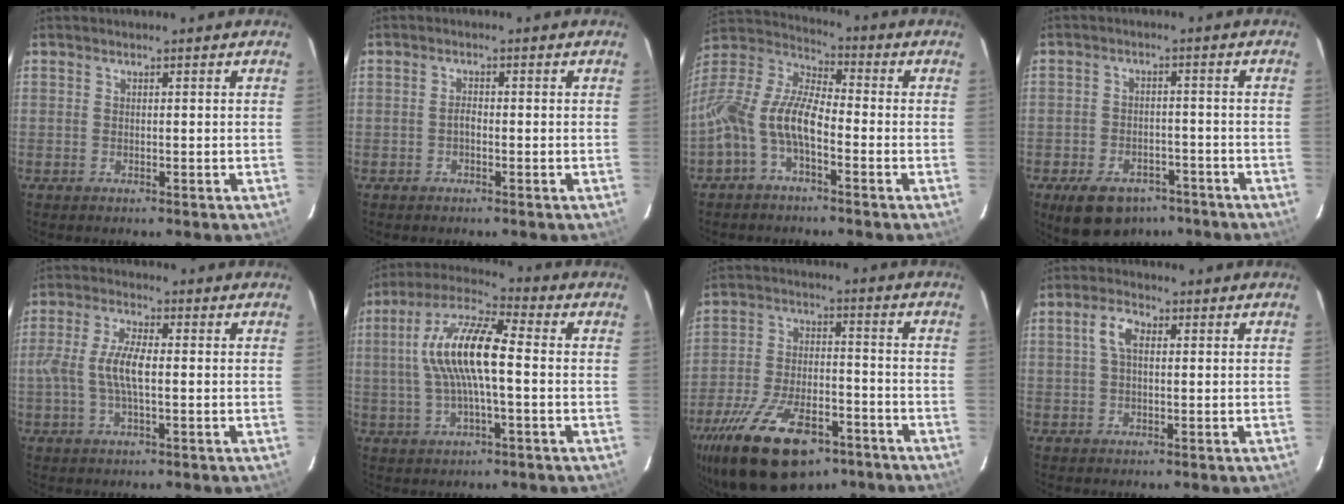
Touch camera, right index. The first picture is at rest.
{"total": 1.1, "force": [-0.6, 0.6, 0.8], "torque": [-0.015, 0.005, -0.011]}
{"total": 13.0, "force": [-4.7, 5.5, 10.9], "torque": [-0.223, 0.009, -0.102]}
{"total": 11.6, "force": [-7.8, 7.1, 5.0], "torque": [-0.117, 0.008, -0.102]}
{"total": 7.4, "force": [-0.6, 2.3, 7.0], "torque": [-0.144, 0.007, -0.011]}
{"total": 13.7, "force": [0.3, 3.5, 13.3], "torque": [-0.256, 0.017, -0.001]}
{"total": 22.6, "force": [-14.5, 10.5, 13.8], "torque": [-0.286, -0.027, -0.230]}
{"total": 4.1, "force": [0.8, 2.1, 3.3], "torque": [-0.066, 0.012, 0.015]}